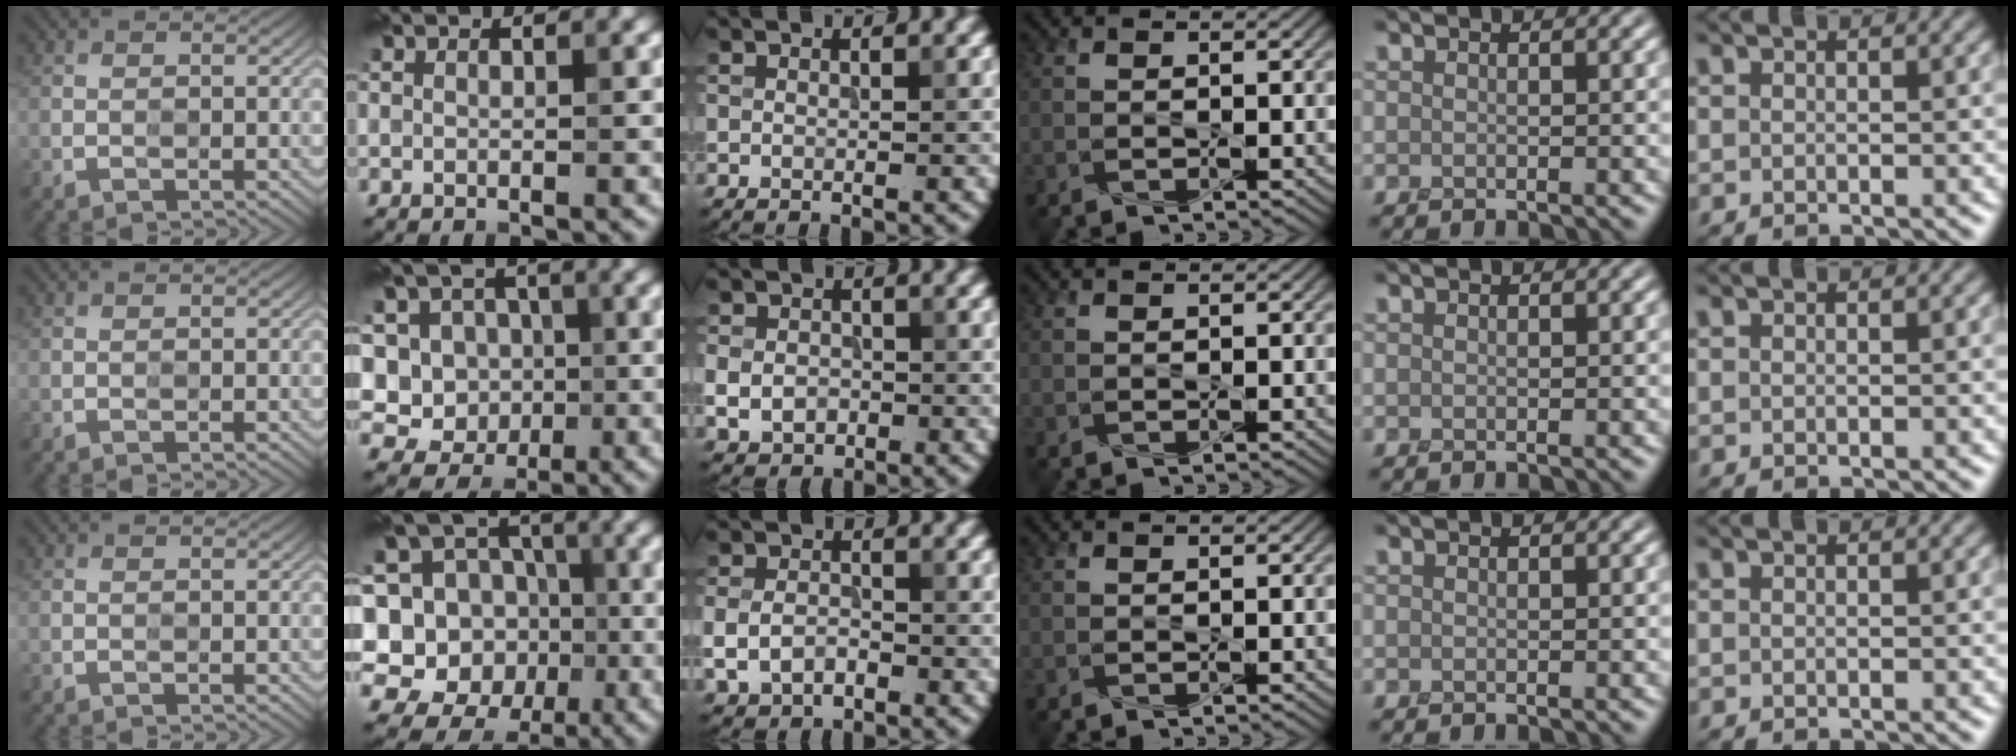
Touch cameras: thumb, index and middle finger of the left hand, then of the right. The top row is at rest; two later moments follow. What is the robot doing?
{"motion": "press", "object": "gel pad"}